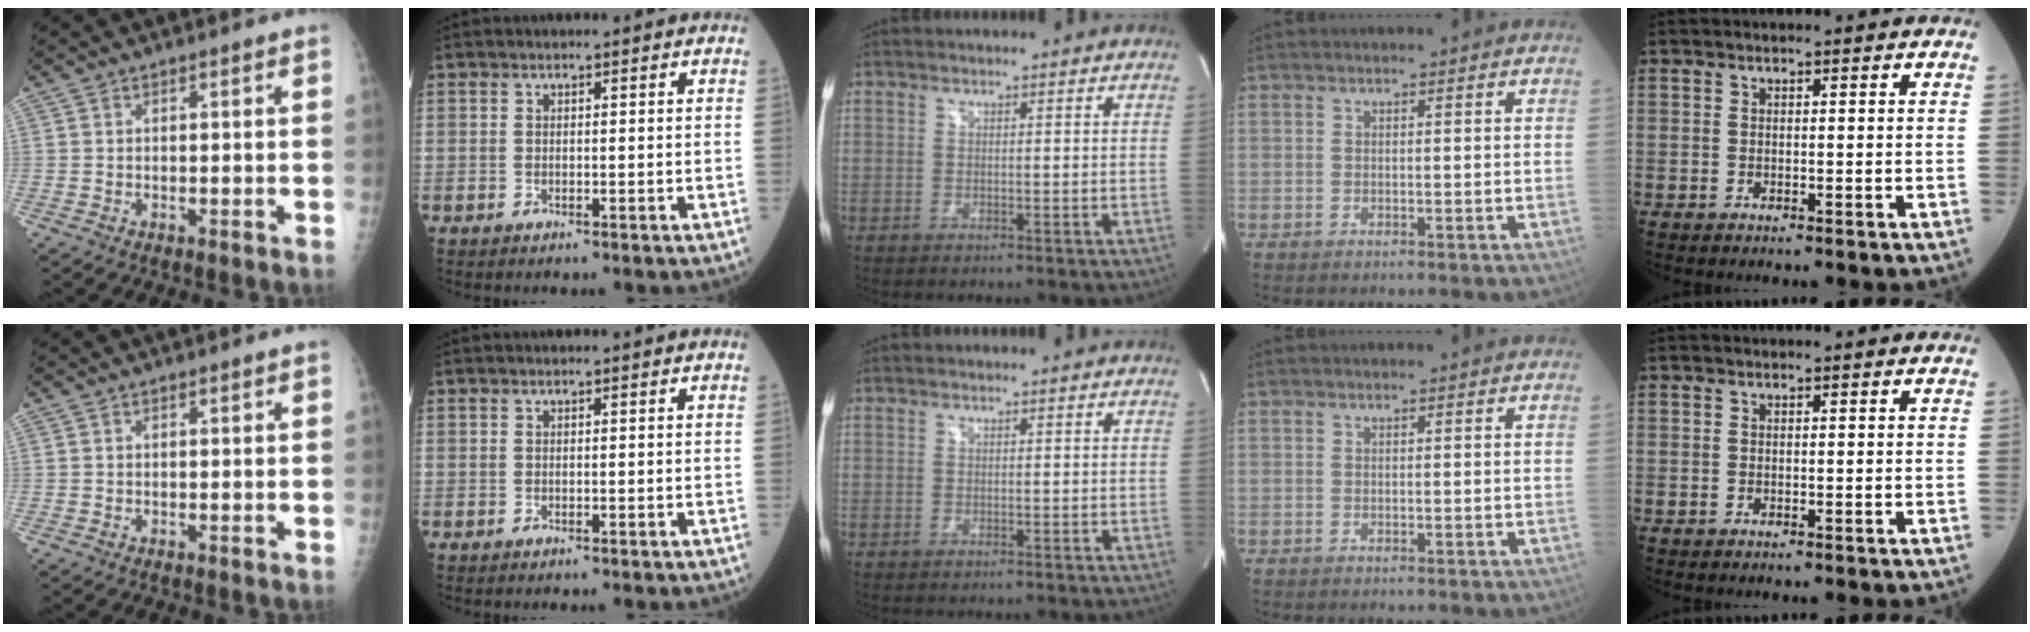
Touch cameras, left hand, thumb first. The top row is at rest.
{}